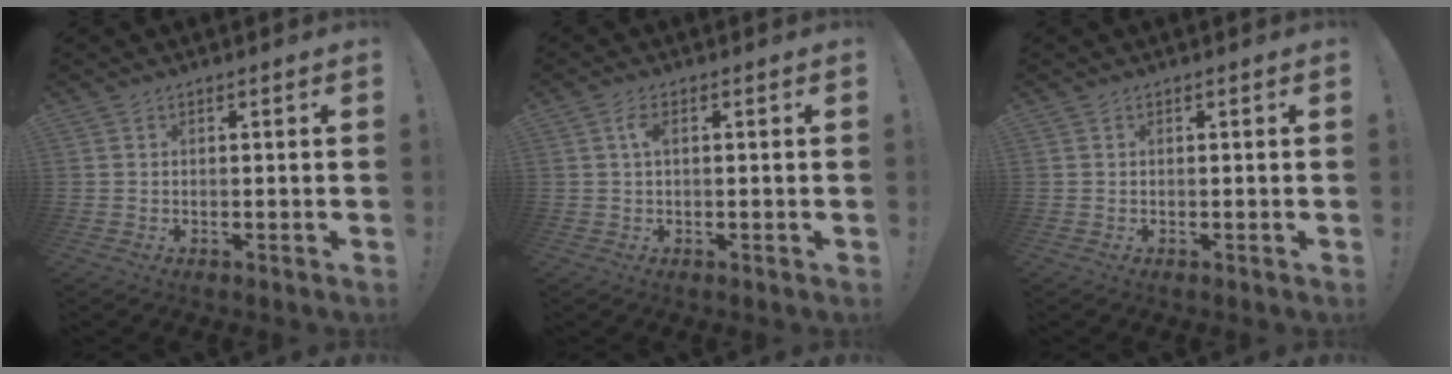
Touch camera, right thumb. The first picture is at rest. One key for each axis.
{"total": 2.8, "fx": 0.6, "fy": 1.1, "fz": 2.5, "tx": -0.052, "ty": 0.006, "tz": 0.009}
{"total": 0.0}